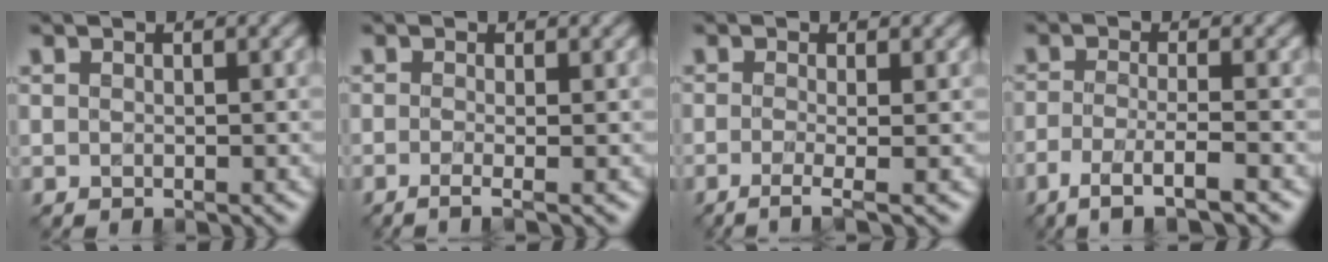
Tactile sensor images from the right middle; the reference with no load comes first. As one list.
[{"total": 2.3, "force": [-0.7, 0.9, 2.0], "torque": [-0.021, -0.008, -0.022]}, {"total": 2.9, "force": [-1.0, 0.9, 2.6], "torque": [-0.033, -0.006, -0.028]}, {"total": 4.2, "force": [-2.5, 0.7, 3.2], "torque": [-0.061, -0.008, -0.054]}]